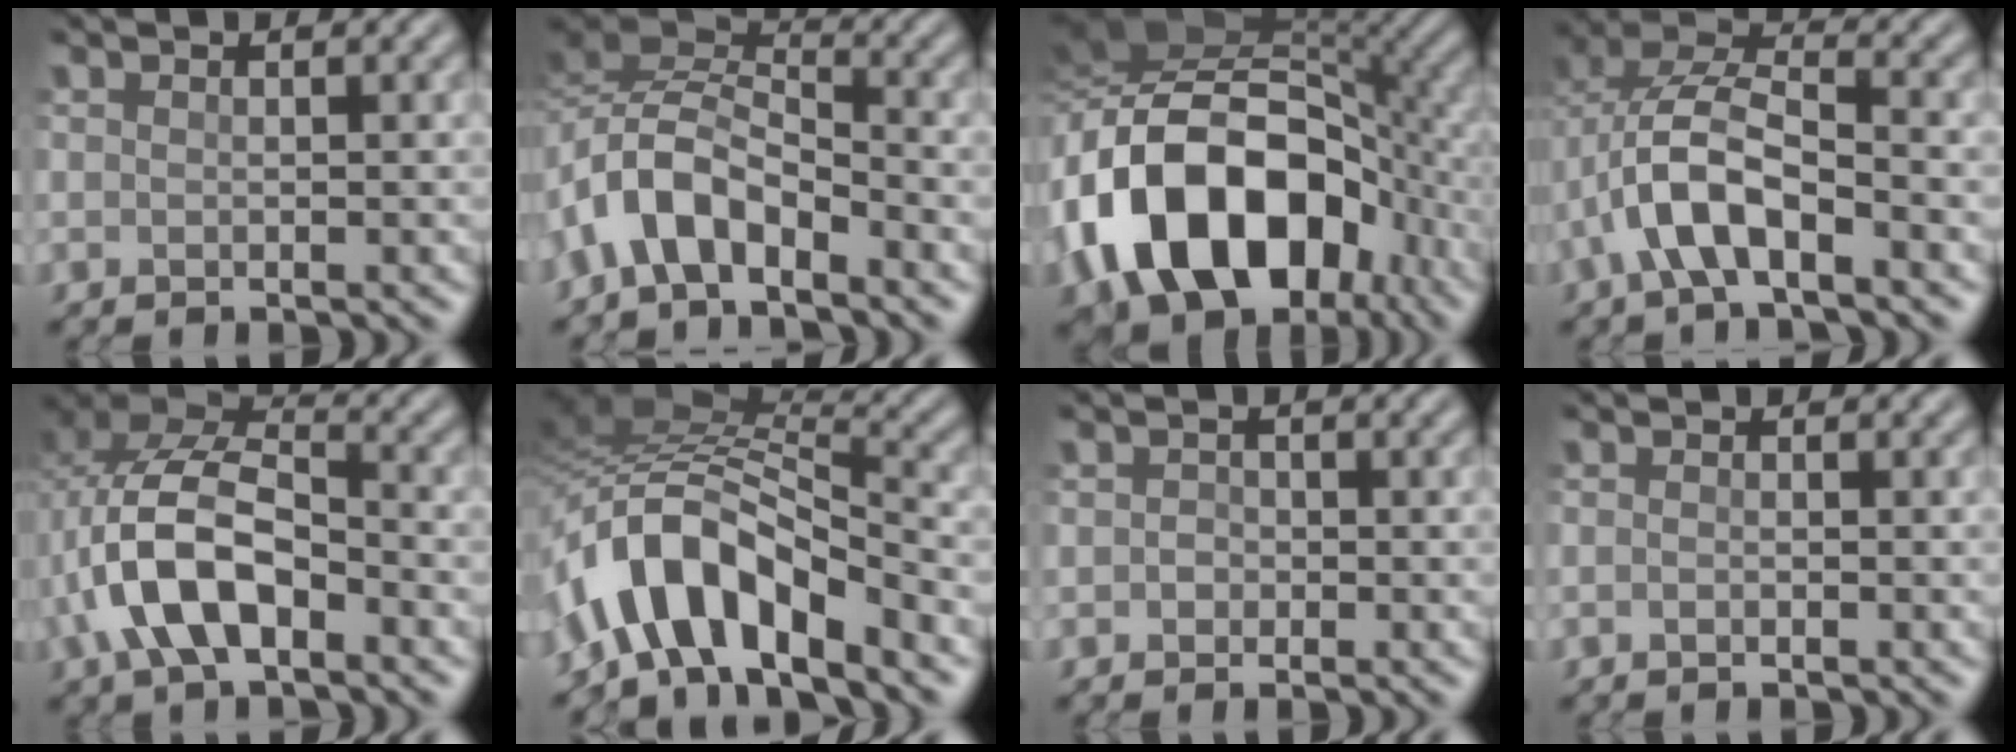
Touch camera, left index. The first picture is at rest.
{"total": 5.4, "force": [-3.2, 2.8, 3.3], "torque": [-0.056, 0.006, -0.074]}
{"total": 16.8, "force": [-4.8, 10.9, 11.8], "torque": [-0.207, 0.003, -0.091]}
{"total": 6.8, "force": [-2.5, 2.9, 5.6], "torque": [-0.114, 0.011, -0.051]}
{"total": 8.6, "force": [-2.6, 4.8, 6.7], "torque": [-0.138, 0.012, -0.054]}
{"total": 9.6, "force": [-4.9, 4.2, 7.0], "torque": [-0.114, 0.016, -0.099]}
{"total": 1.0, "force": [-0.2, 0.9, 0.3], "torque": [-0.002, -0.003, -0.007]}
{"total": 0.5, "force": [-0.3, 0.2, 0.4], "torque": [-0.009, -0.002, -0.006]}